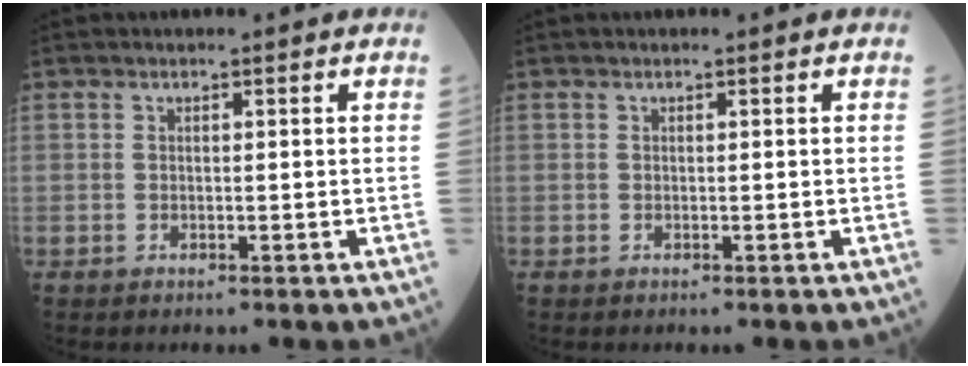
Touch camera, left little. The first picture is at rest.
{"total": 0.0}